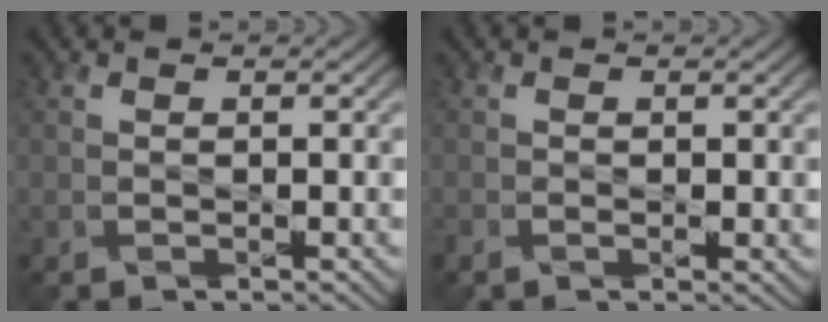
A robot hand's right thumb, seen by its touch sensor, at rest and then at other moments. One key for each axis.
{"total": 1.0, "fx": -0.4, "fy": 0.6, "fz": 0.7, "tx": -0.017, "ty": -0.007, "tz": -0.006}